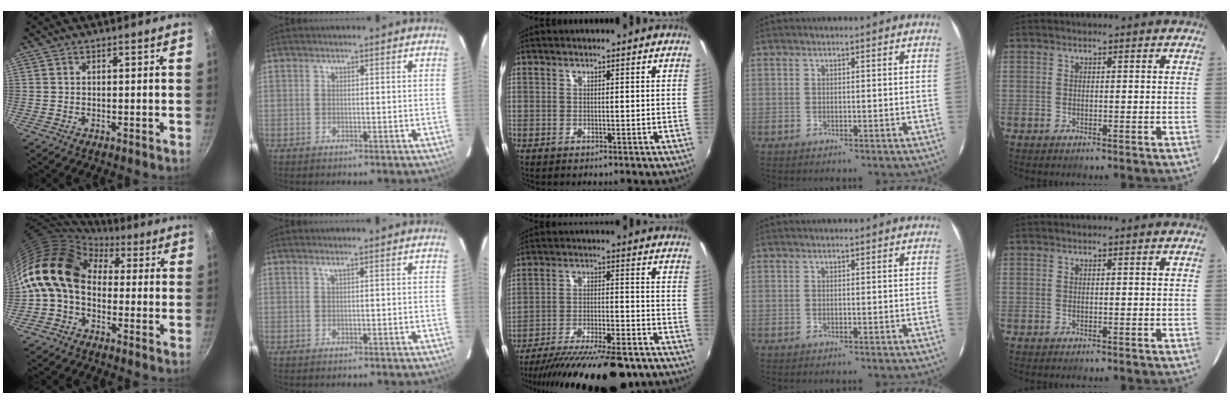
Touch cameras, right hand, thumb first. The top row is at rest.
{"thumb": {"total": 13.1, "force": [1.1, 9.4, 9.1], "torque": [-0.146, 0.026, -0.006]}, "index": {"total": 0.7, "force": [0.3, -0.4, 0.5], "torque": [-0.008, -0.001, 0.004]}, "middle": {"total": 21.7, "force": [-17.8, 4.9, 11.4], "torque": [-0.205, -0.044, -0.262]}}